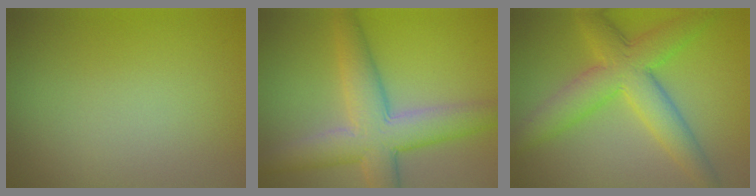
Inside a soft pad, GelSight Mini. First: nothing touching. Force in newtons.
{"total": 7.2, "press": 7.2, "slide": 0.2}
{"total": 6.9, "press": 6.9, "slide": 0.1}